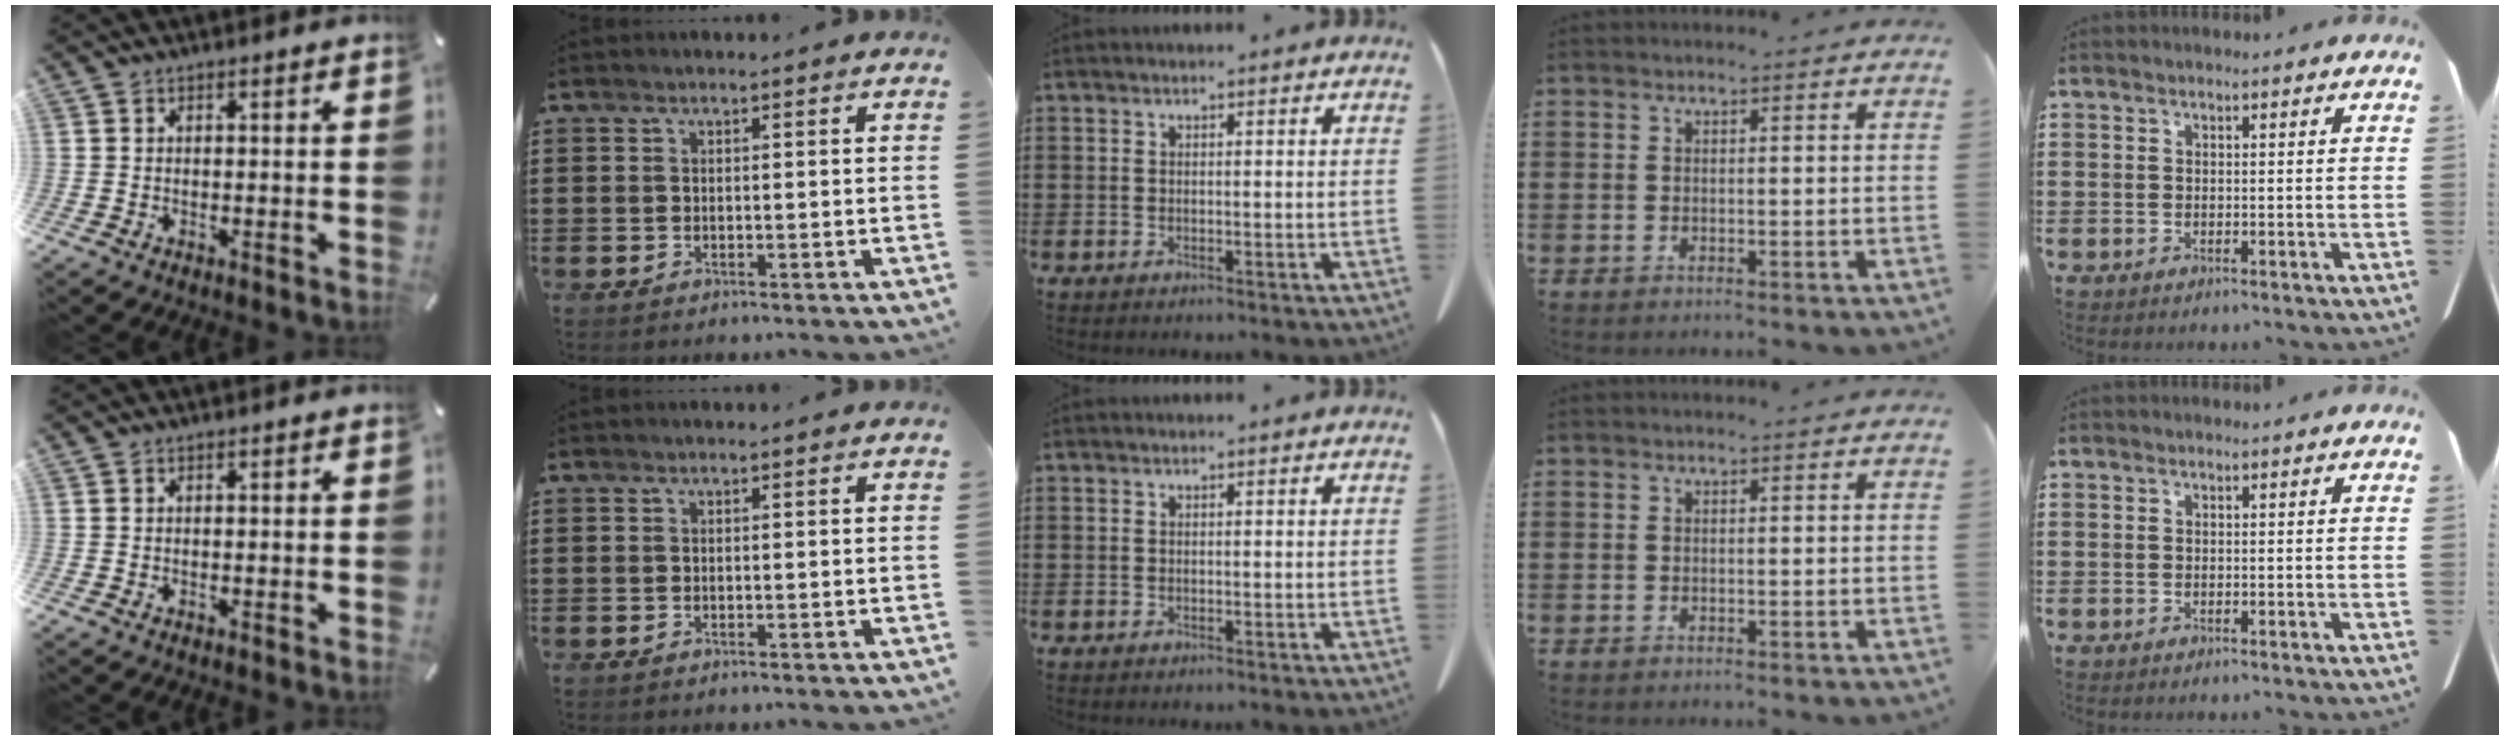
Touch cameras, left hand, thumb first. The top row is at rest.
{}